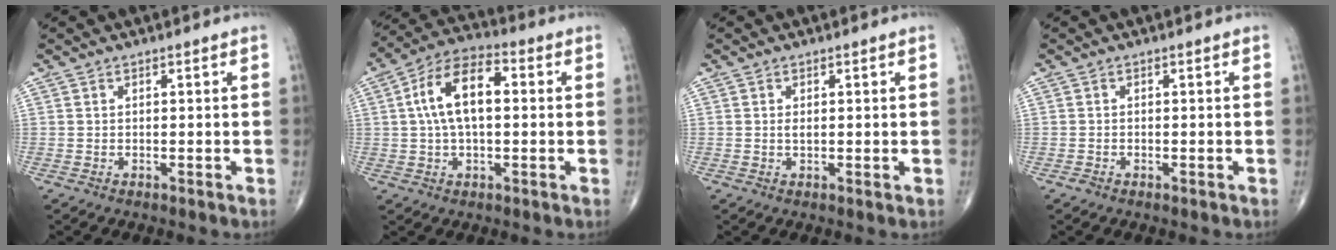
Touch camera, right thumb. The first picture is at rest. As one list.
[{"total": 12.2, "force": [1.6, 6.3, 10.3], "torque": [-0.187, 0.031, 0.020]}, {"total": 1.2, "force": [0.2, 0.5, 1.1], "torque": [-0.022, -0.003, 0.003]}, {"total": 0.7, "force": [-0.4, 0.4, 0.4], "torque": [-0.008, -0.001, -0.010]}]